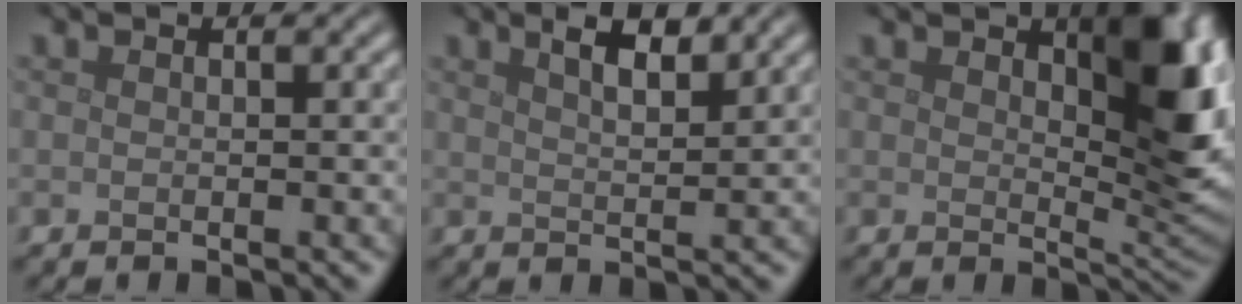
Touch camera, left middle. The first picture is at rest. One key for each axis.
{"total": 3.2, "fx": 2.2, "fy": 0.8, "fz": 2.2, "tx": -0.034, "ty": 0.005, "tz": 0.037}
{"total": 8.3, "fx": 2.8, "fy": 3.9, "fz": 6.8, "tx": -0.087, "ty": -0.009, "tz": 0.048}